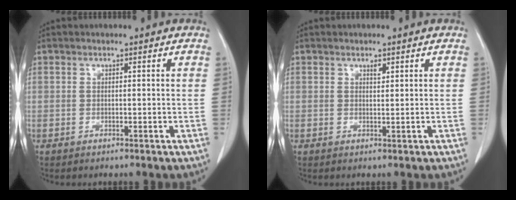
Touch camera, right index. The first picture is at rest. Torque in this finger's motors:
{"motor_torque": [0.02, 0.01, 0.00, 0.00]}